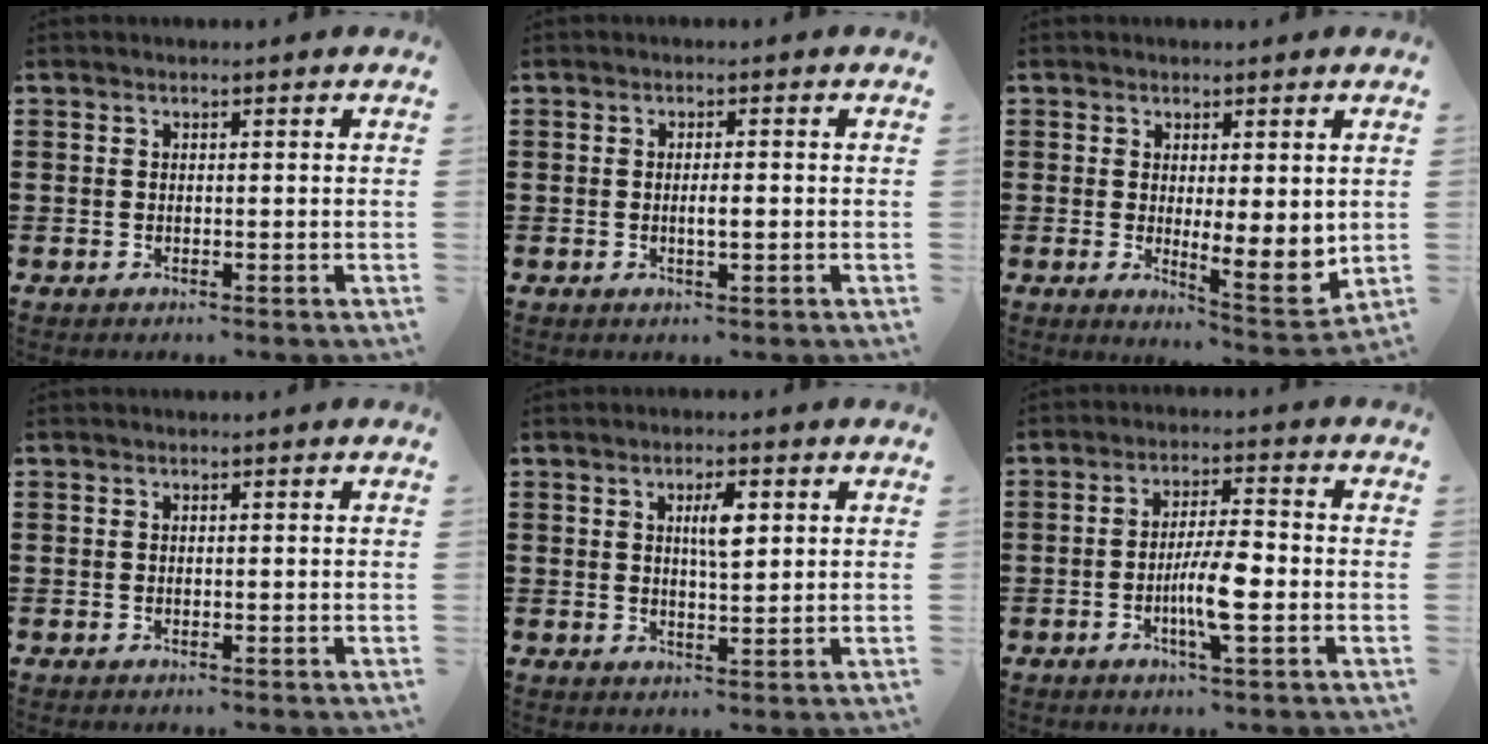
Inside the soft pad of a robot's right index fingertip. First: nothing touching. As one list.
[{"total": 2.0, "force": [-0.3, 0.4, 2.0], "torque": [-0.036, -0.001, -0.006]}, {"total": 5.6, "force": [1.3, 2.0, 5.1], "torque": [-0.071, -0.018, 0.023]}, {"total": 0.0}, {"total": 4.2, "force": [1.3, 1.2, 3.8], "torque": [-0.062, 0.003, 0.015]}, {"total": 6.8, "force": [-1.8, 1.2, 6.5], "torque": [-0.122, -0.002, -0.036]}]